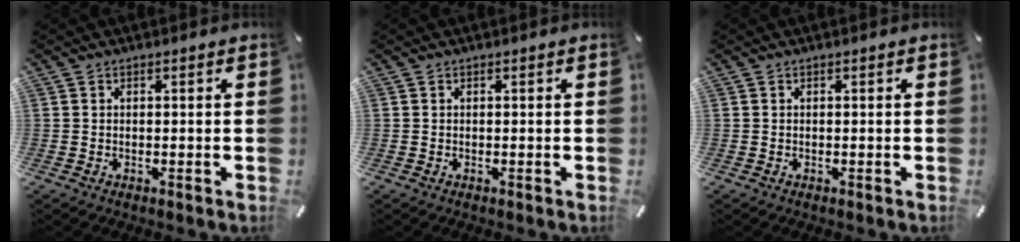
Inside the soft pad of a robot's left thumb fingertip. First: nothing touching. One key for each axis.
{"total": 0.0}
{"total": 0.0}